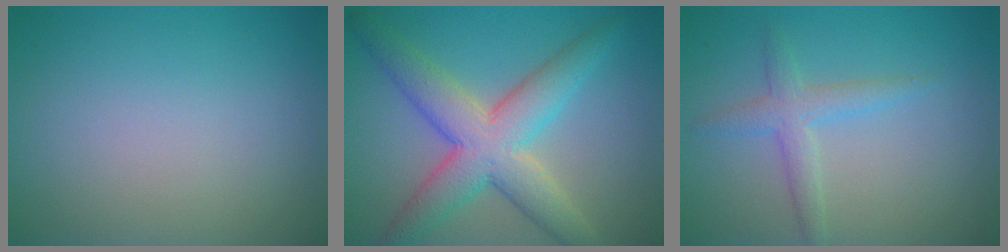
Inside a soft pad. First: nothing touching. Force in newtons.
{"total": 7.5, "press": 7.5, "slide": 0.3}
{"total": 2.4, "press": 2.4, "slide": 0.1}